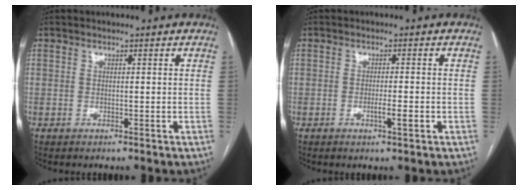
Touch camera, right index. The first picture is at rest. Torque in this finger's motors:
{"motor_torque": [0.26, -0.08, 0.23, 0.03]}